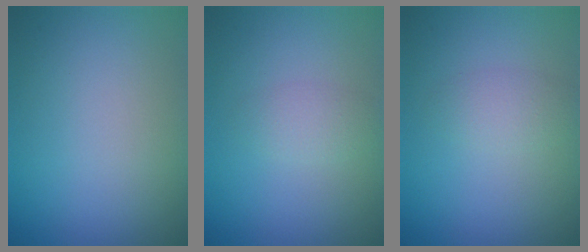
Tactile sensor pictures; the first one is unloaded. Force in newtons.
{"total": 1.6, "press": 1.6, "slide": 0.2}
{"total": 1.8, "press": 1.8, "slide": 0.0}